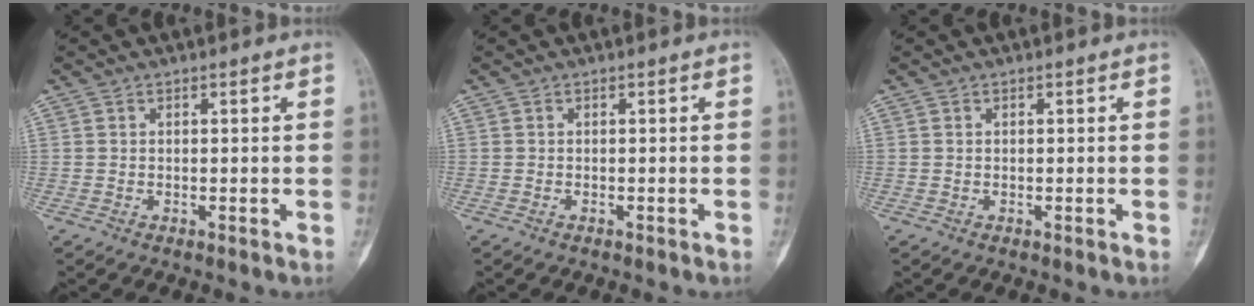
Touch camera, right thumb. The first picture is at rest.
{"total": 0.0}
{"total": 0.0}